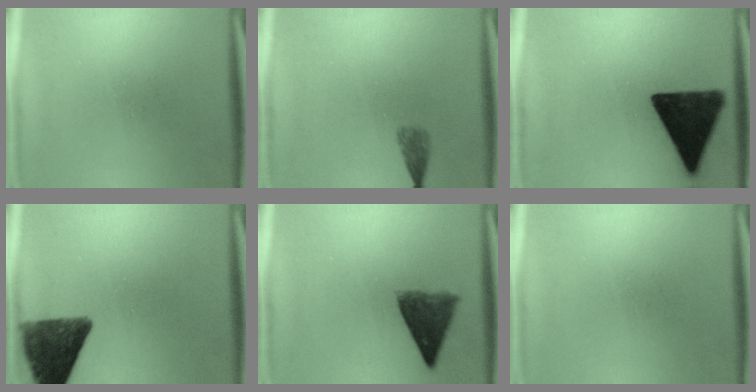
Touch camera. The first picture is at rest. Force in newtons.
{"total": 1.8}
{"total": 16.1}
{"total": 11.4}
{"total": 7.3}
{"total": 0.0}